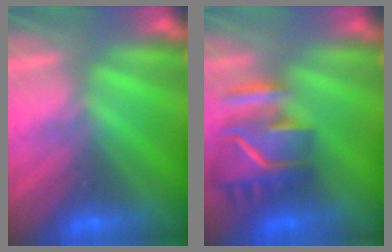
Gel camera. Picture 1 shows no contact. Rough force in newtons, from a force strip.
{"total": 9.5}